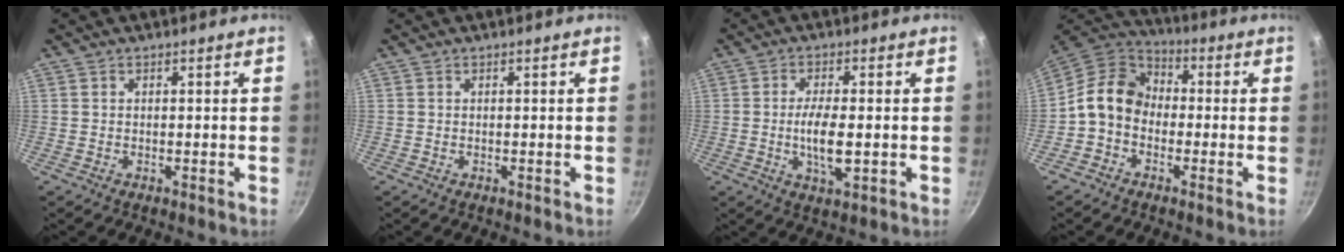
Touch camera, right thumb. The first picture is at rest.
{"total": 0.0}
{"total": 6.9, "force": [-0.9, 2.3, 6.4], "torque": [-0.123, -0.002, -0.017]}
{"total": 11.2, "force": [-1.3, 9.0, 6.5], "torque": [-0.091, 0.041, -0.049]}